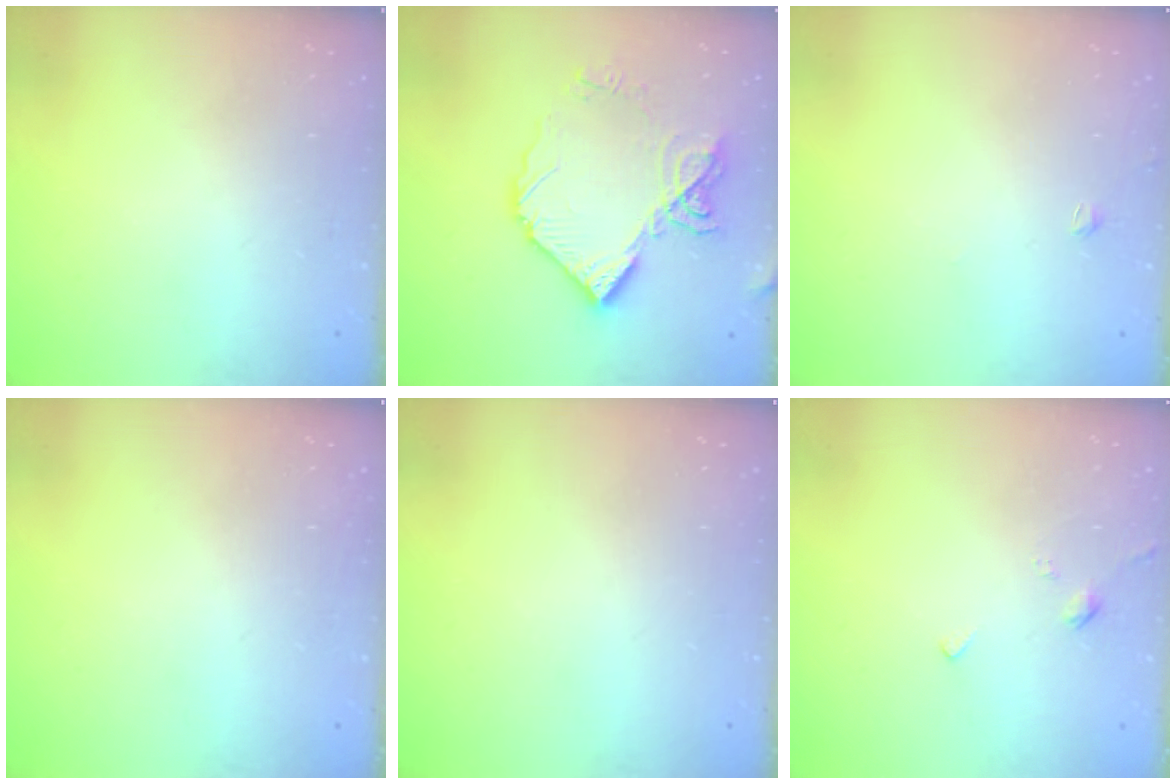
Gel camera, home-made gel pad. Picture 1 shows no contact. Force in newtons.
{"total": 13.7, "press": 13.7, "slide": 0.5}
{"total": 1.4, "press": 1.3, "slide": 0.4}
{"total": 0.0}
{"total": 0.0}
{"total": 2.4, "press": 2.4, "slide": 0.5}